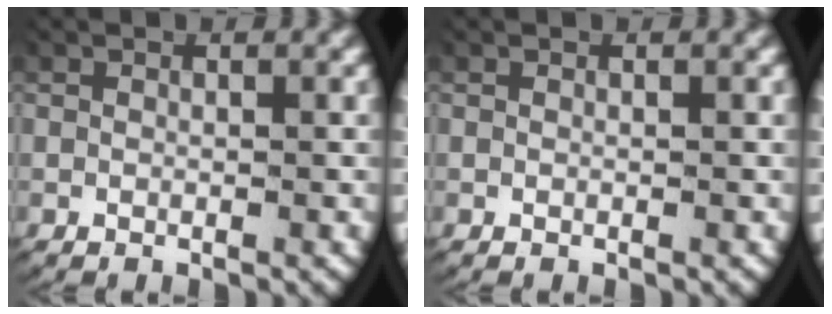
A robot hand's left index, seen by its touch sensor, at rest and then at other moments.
{"total": 0.0}